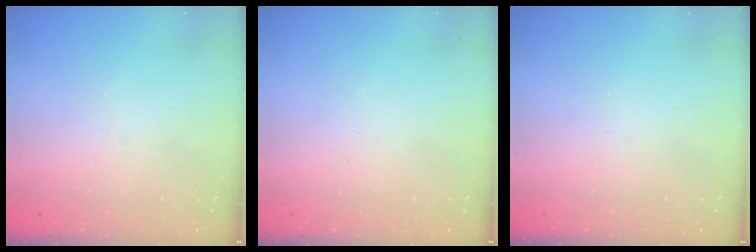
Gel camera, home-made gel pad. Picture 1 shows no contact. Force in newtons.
{"total": 0.0}
{"total": 0.0}